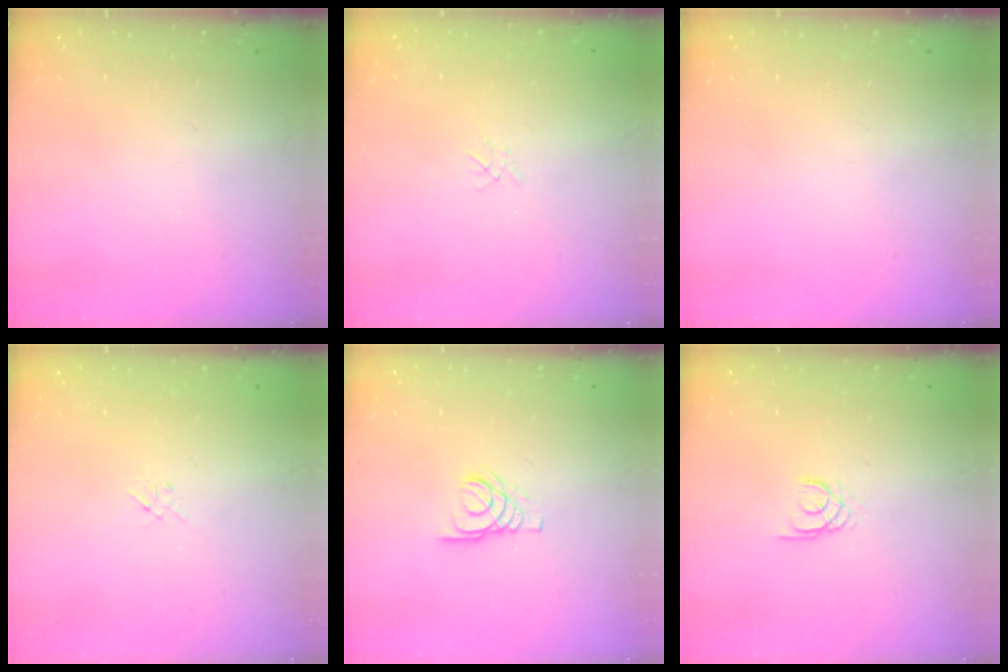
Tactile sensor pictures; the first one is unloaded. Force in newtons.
{"total": 0.0}
{"total": 0.0}
{"total": 1.3, "press": 1.2, "slide": 0.5}
{"total": 2.8, "press": 2.8, "slide": 0.3}
{"total": 1.6, "press": 1.6, "slide": 0.2}